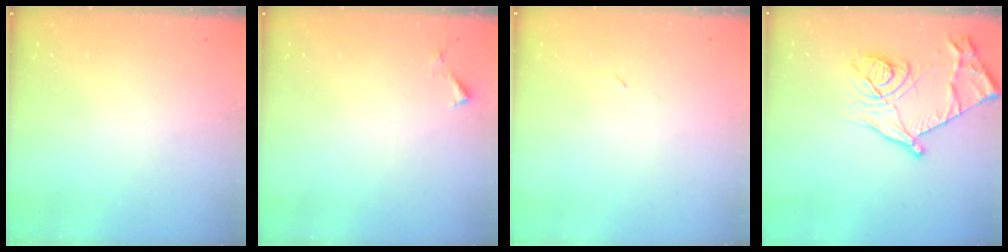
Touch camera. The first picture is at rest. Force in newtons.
{"total": 3.2, "press": 3.2, "slide": 0.2}
{"total": 2.1, "press": 1.9, "slide": 1.0}
{"total": 17.1, "press": 17.1, "slide": 1.2}